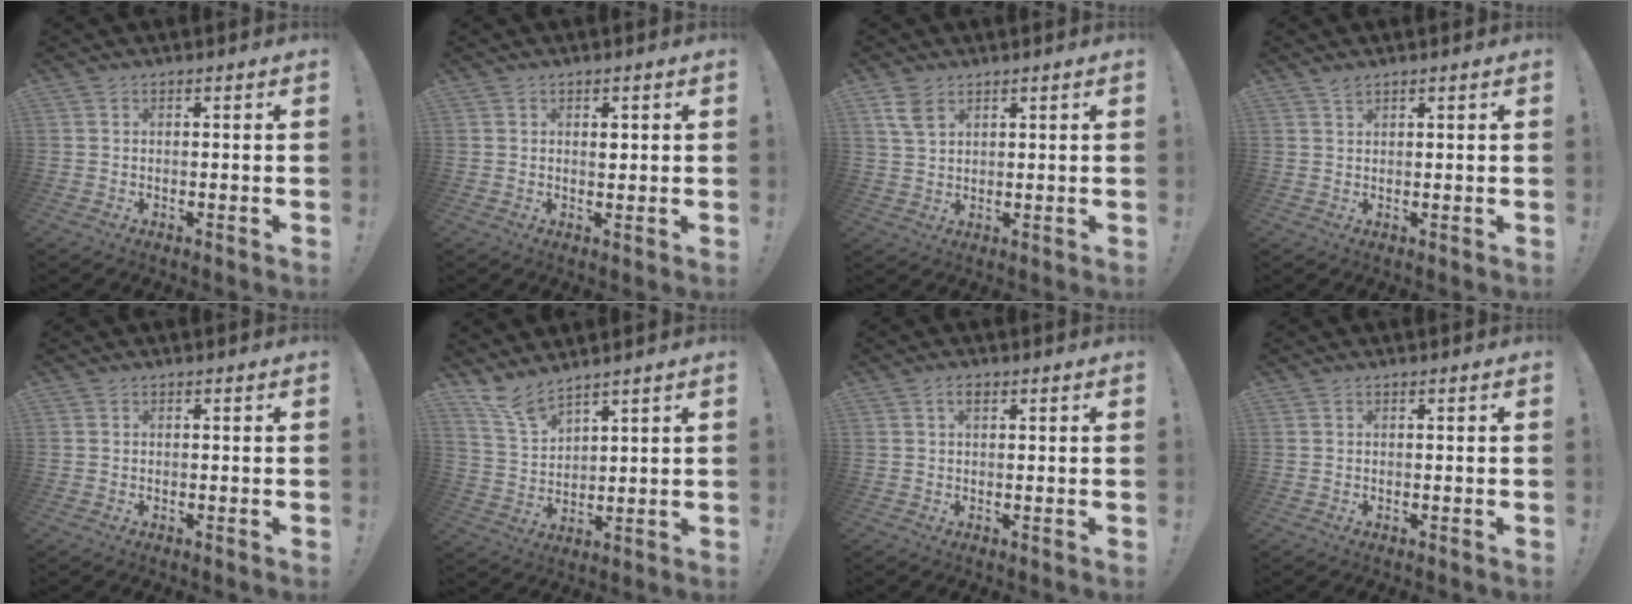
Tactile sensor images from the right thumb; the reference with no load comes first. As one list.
[{"total": 1.5, "force": [0.7, 1.0, 0.9], "torque": [0.004, -0.008, 0.007]}, {"total": 5.3, "force": [3.1, 3.0, 3.1], "torque": [-0.049, -0.011, 0.060]}, {"total": 1.6, "force": [1.3, 0.5, 0.7], "torque": [-0.007, -0.005, 0.024]}, {"total": 0.0}, {"total": 8.1, "force": [7.3, 1.8, 3.1], "torque": [-0.069, -0.048, 0.139]}, {"total": 1.9, "force": [1.0, 1.0, 1.3], "torque": [-0.014, 0.001, 0.014]}, {"total": 0.0}]